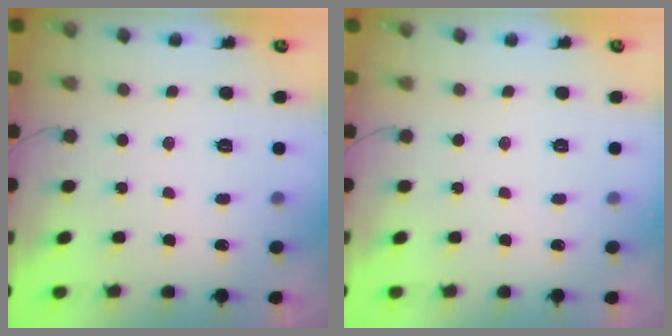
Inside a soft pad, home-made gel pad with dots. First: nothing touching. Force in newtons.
{"total": 0.0}